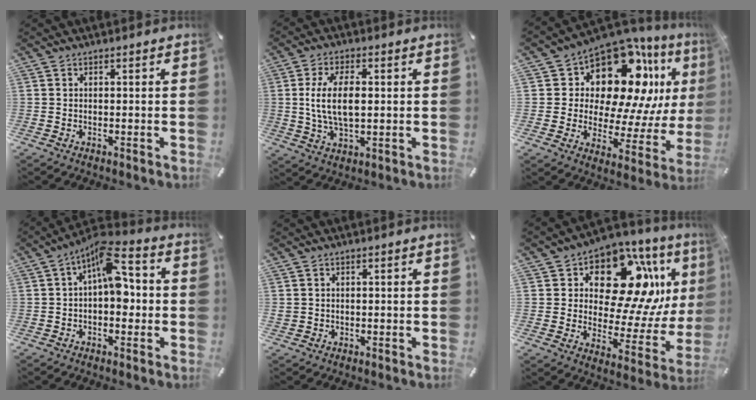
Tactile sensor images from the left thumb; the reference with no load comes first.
{"total": 10.3, "force": [0.9, 5.0, 8.9], "torque": [-0.185, 0.001, 0.010]}
{"total": 17.6, "force": [9.9, 10.8, 9.7], "torque": [-0.139, -0.087, 0.170]}
{"total": 10.0, "force": [1.6, 5.4, 8.3], "torque": [-0.121, -0.013, 0.027]}
{"total": 1.1, "force": [0.3, 1.0, 0.1], "torque": [-0.002, 0.004, 0.004]}
{"total": 18.0, "force": [8.2, 10.7, 12.0], "torque": [-0.174, -0.058, 0.135]}